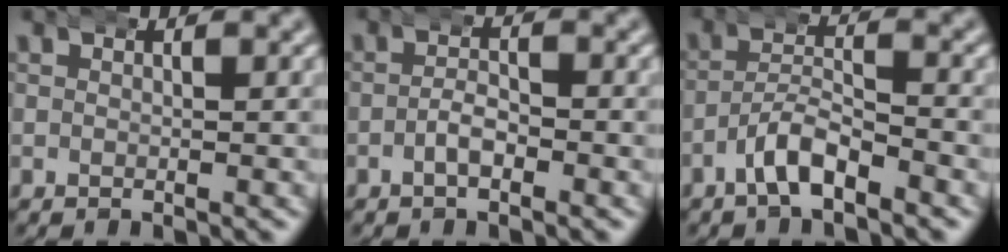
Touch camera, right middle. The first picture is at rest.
{"total": 2.1, "force": [-1.4, 0.7, 1.4], "torque": [-0.015, 0.002, -0.031]}
{"total": 3.7, "force": [-2.6, 1.6, 2.1], "torque": [-0.020, 0.010, -0.058]}